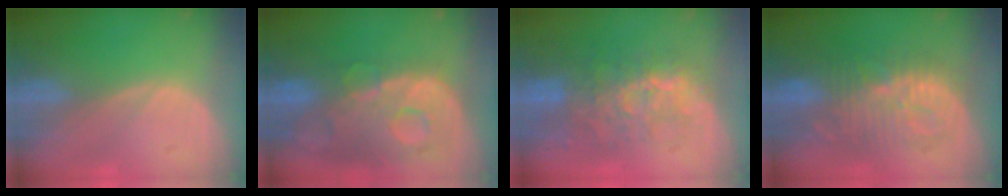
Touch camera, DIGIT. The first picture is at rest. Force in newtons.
{"total": 13.3, "press": 10.9, "slide": 7.6}
{"total": 9.5, "press": 8.4, "slide": 4.4}
{"total": 9.5, "press": 9.4, "slide": 0.8}